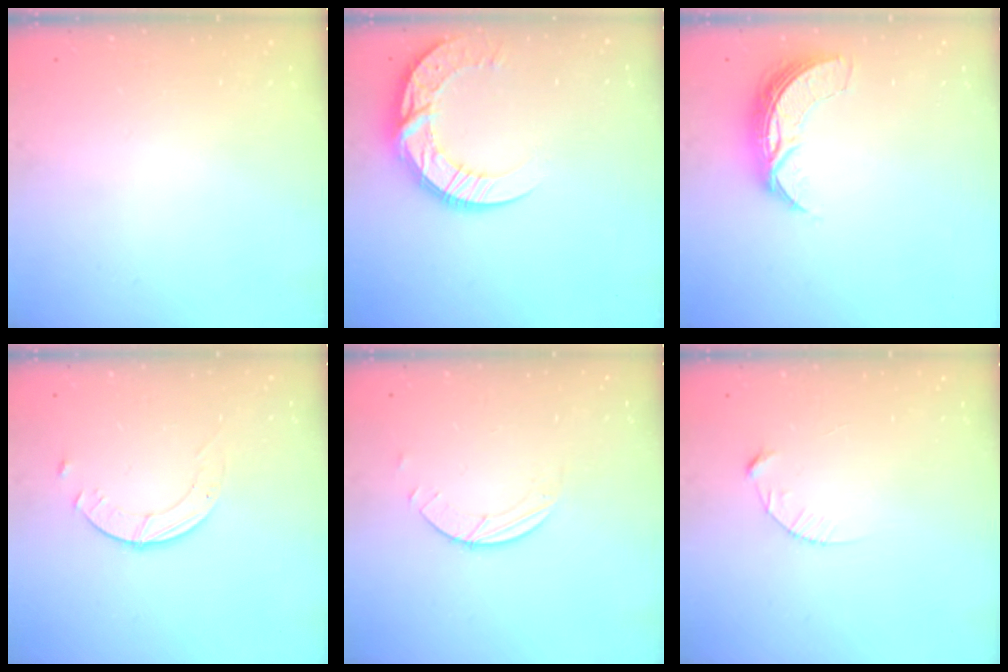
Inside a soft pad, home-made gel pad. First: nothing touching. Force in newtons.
{"total": 13.9, "press": 13.8, "slide": 1.4}
{"total": 8.9, "press": 8.9, "slide": 0.4}
{"total": 2.3, "press": 2.3, "slide": 0.3}
{"total": 1.5, "press": 1.5, "slide": 0.1}
{"total": 3.7, "press": 3.7, "slide": 0.4}